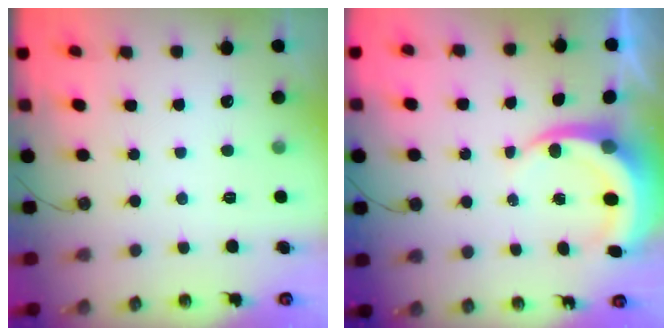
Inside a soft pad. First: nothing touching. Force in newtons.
{"total": 6.5, "press": 6.5, "slide": 0.9}